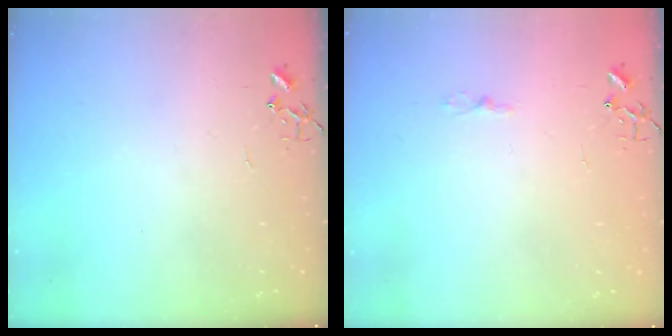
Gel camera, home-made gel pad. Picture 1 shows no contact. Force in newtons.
{"total": 3.5, "press": 3.4, "slide": 0.4}